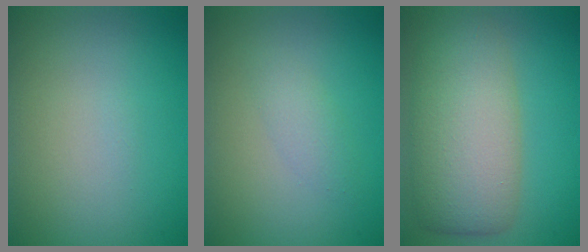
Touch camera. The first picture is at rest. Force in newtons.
{"total": 1.5, "press": 1.5, "slide": 0.1}
{"total": 8.0, "press": 8.0, "slide": 0.5}